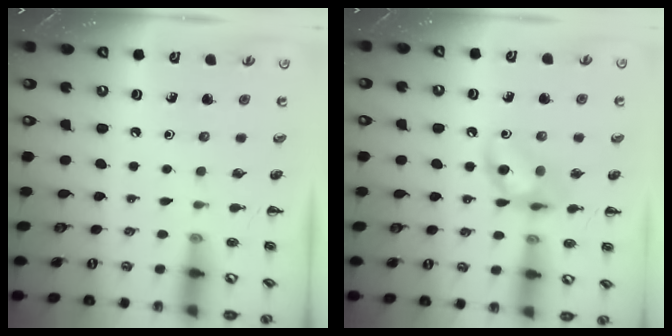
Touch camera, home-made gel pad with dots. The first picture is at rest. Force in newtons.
{"total": 11.5, "press": 11.4, "slide": 1.8}